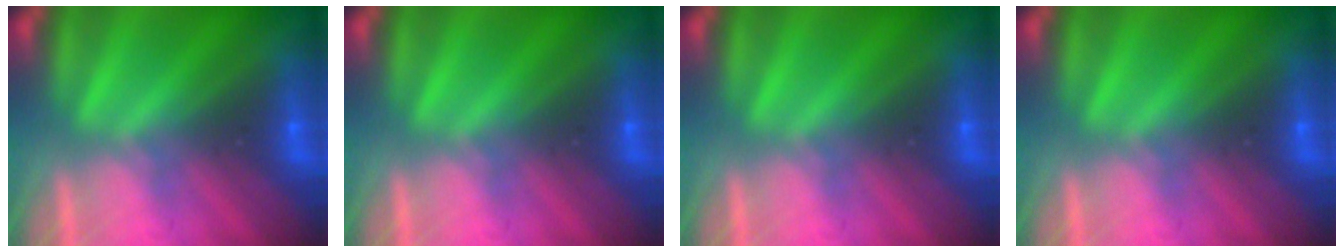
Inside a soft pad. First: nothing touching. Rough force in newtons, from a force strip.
{"total": 0.0}
{"total": 0.0}
{"total": 0.0}